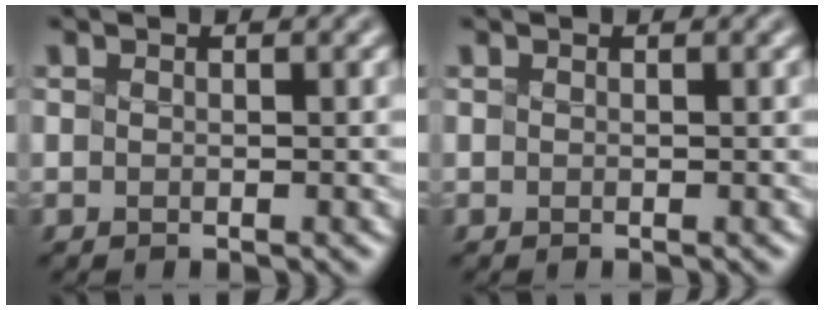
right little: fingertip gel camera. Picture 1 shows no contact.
{"total": 0.0}